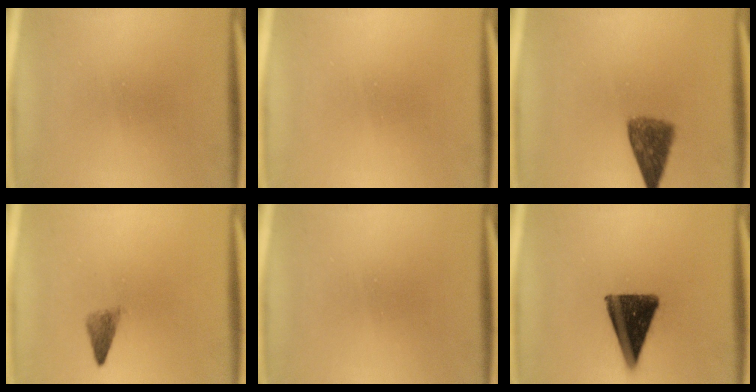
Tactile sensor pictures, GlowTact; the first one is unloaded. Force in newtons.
{"total": 0.0}
{"total": 6.3}
{"total": 2.1}
{"total": 0.0}
{"total": 12.7}